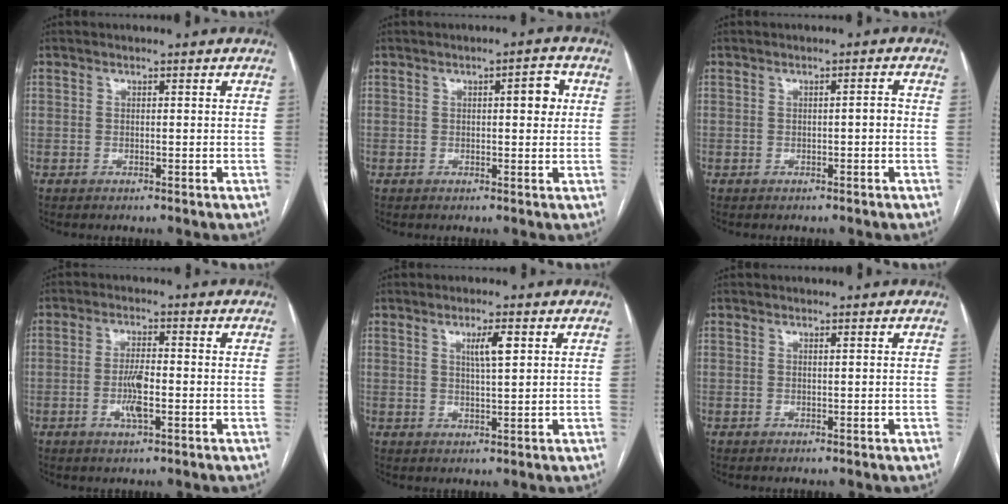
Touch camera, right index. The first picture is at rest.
{"total": 3.4, "force": [0.8, 1.0, 3.2], "torque": [-0.038, 0.007, 0.008]}
{"total": 1.2, "force": [-0.2, 0.2, 1.1], "torque": [-0.015, 0.002, -0.002]}
{"total": 4.5, "force": [-1.2, 0.8, 4.3], "torque": [-0.087, -0.004, -0.021]}
{"total": 3.6, "force": [1.5, 0.2, 3.3], "torque": [-0.055, -0.001, 0.025]}
{"total": 0.0}